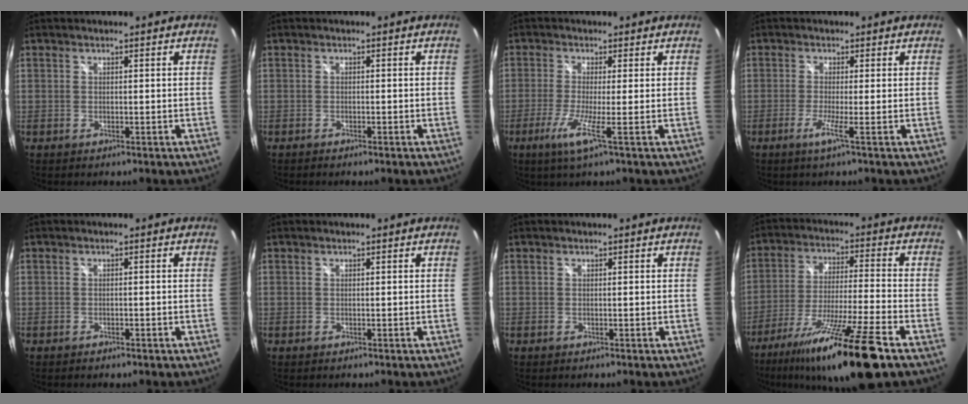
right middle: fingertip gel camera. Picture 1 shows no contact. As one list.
[{"total": 0.9, "force": [-0.8, 0.1, 0.4], "torque": [-0.008, -0.003, -0.014]}, {"total": 5.1, "force": [-2.1, -1.3, 4.5], "torque": [-0.116, -0.015, -0.045]}, {"total": 2.6, "force": [-1.1, -1.1, 2.1], "torque": [-0.049, -0.010, -0.029]}, {"total": 1.5, "force": [-1.2, 0.6, 0.7], "torque": [-0.014, -0.005, -0.018]}, {"total": 0.0}, {"total": 0.0}, {"total": 19.5, "force": [-13.7, -0.5, 13.9], "torque": [-0.263, -0.045, -0.231]}]